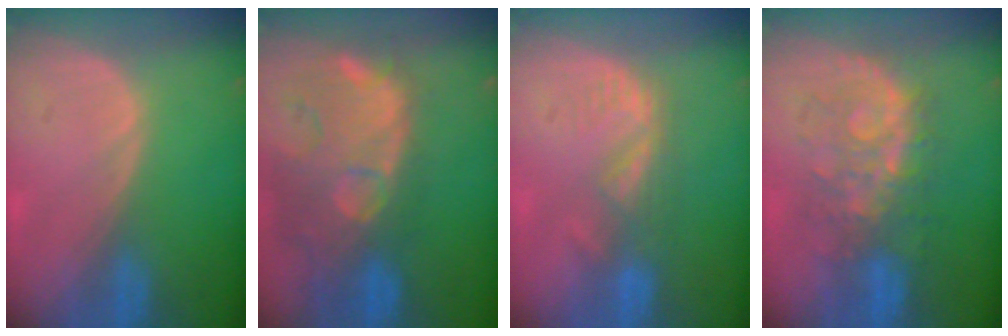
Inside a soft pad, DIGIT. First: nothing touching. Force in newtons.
{"total": 14.0, "press": 11.5, "slide": 8.1}
{"total": 4.3, "press": 4.0, "slide": 1.7}
{"total": 8.3, "press": 8.3, "slide": 0.9}